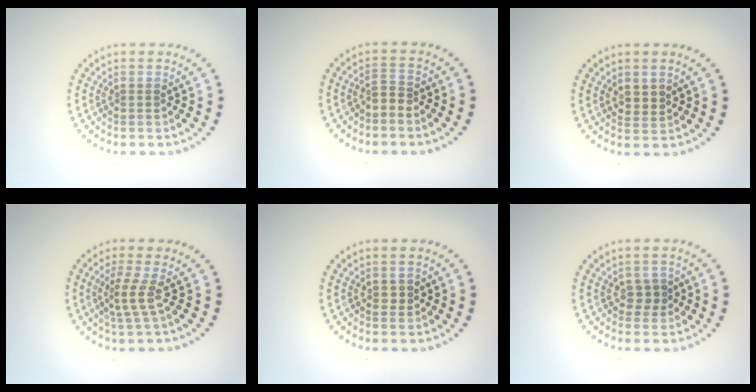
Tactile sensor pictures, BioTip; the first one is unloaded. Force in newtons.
{"total": 1.2, "press": 0.7, "slide": 1.0}
{"total": 1.5, "press": 1.4, "slide": 0.7}
{"total": 2.3, "press": 1.5, "slide": 1.7}
{"total": 0.8, "press": 0.8, "slide": 0.1}
{"total": 1.5, "press": 1.4, "slide": 0.5}